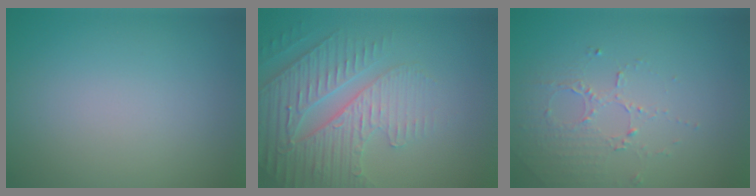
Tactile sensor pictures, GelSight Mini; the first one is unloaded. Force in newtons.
{"total": 4.8, "press": 4.3, "slide": 2.0}
{"total": 1.7, "press": 1.2, "slide": 1.2}